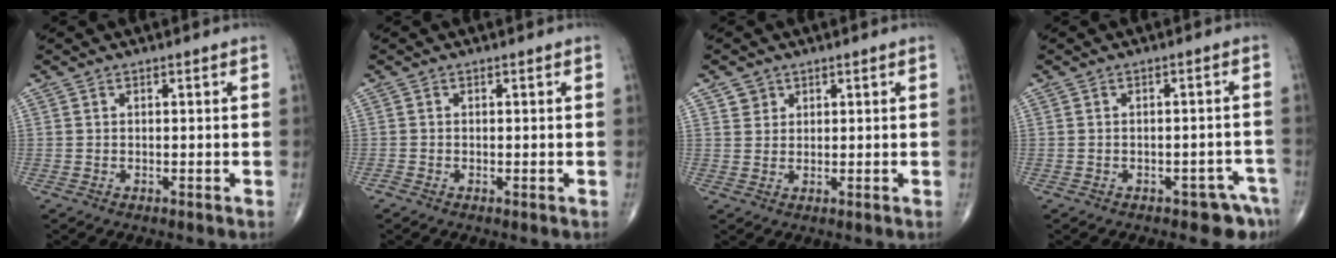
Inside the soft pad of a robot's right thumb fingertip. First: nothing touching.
{"total": 0.6, "force": [-0.3, 0.3, 0.4], "torque": [-0.010, -0.003, -0.009]}
{"total": 2.2, "force": [1.3, 1.8, 0.2], "torque": [0.016, -0.007, 0.015]}
{"total": 4.7, "force": [-3.1, 2.4, 2.6], "torque": [-0.018, 0.024, -0.034]}